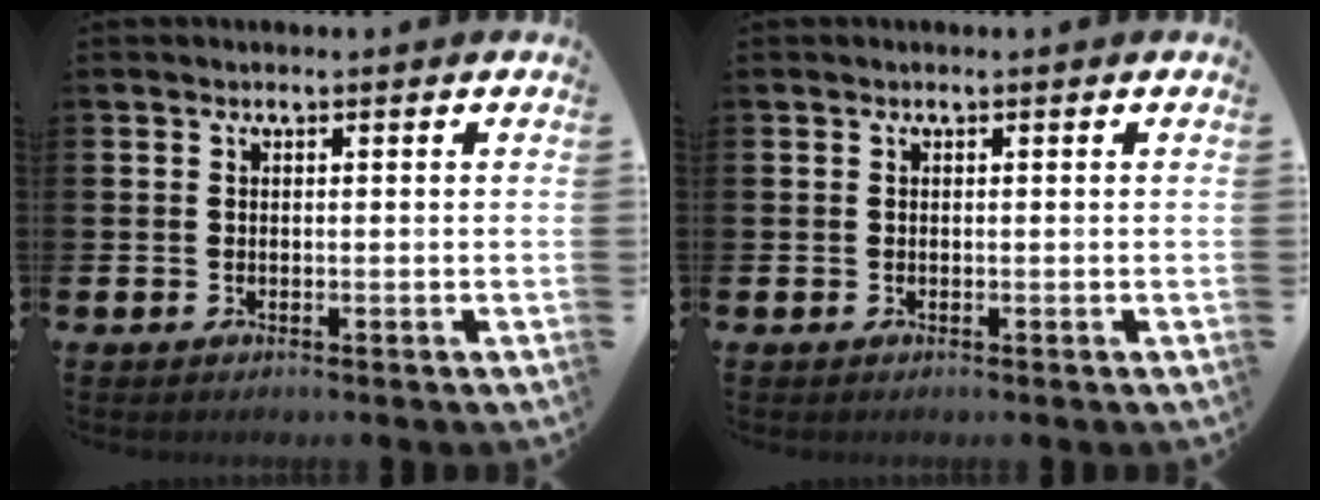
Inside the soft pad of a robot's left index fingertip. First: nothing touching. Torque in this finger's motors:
{"motor_torque": [0.00, 0.00, 0.00, 0.00]}